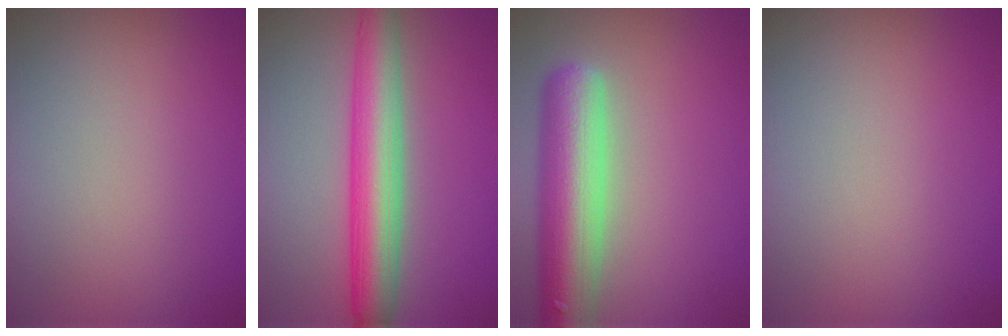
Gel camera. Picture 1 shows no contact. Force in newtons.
{"total": 6.9, "press": 6.9, "slide": 0.1}
{"total": 8.5, "press": 8.5, "slide": 0.4}
{"total": 0.0}